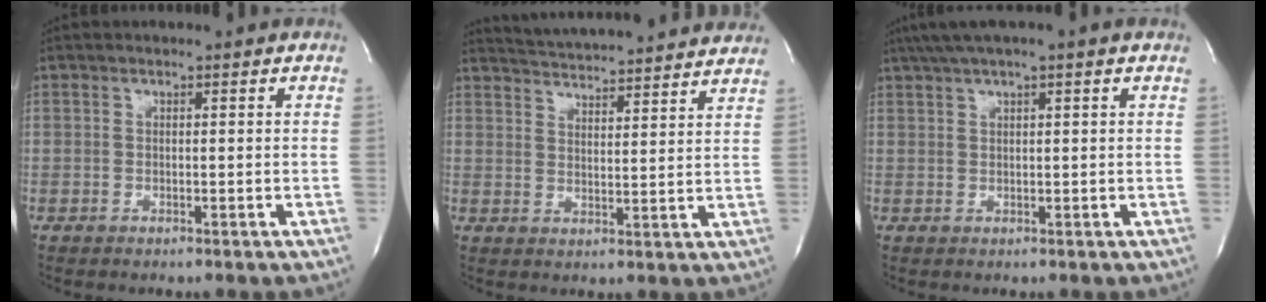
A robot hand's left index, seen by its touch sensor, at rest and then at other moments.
{"total": 19.6, "force": [18.4, 1.5, 6.5], "torque": [-0.108, 0.004, 0.243]}
{"total": 6.1, "force": [4.2, -0.3, 4.4], "torque": [-0.078, 0.032, 0.071]}